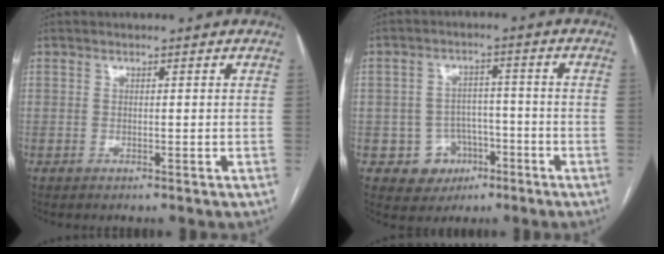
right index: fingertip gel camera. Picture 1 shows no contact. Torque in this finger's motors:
{"motor_torque": [-0.35, -0.05, -0.73, -0.21]}